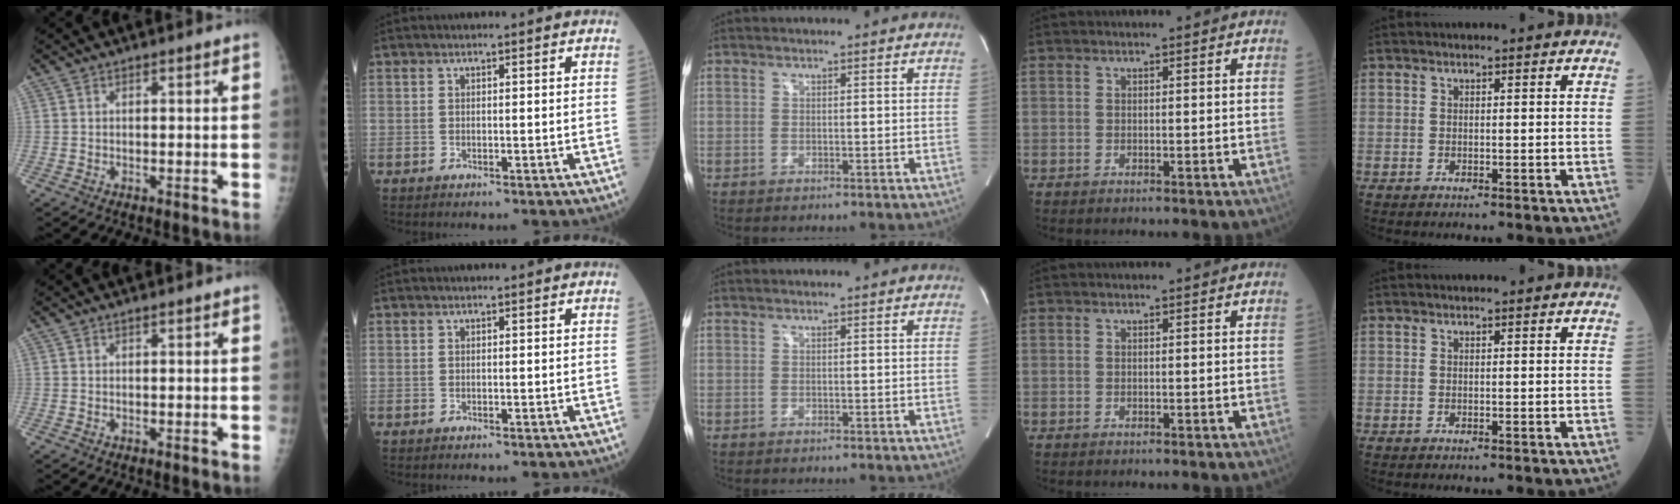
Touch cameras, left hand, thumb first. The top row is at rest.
{}